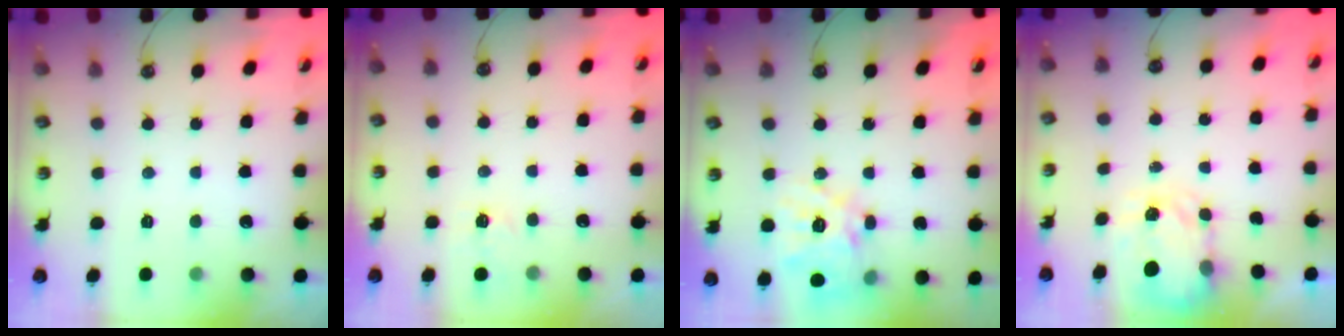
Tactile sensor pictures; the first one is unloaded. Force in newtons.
{"total": 3.9, "press": 3.9, "slide": 0.6}
{"total": 15.9, "press": 15.9, "slide": 1.4}
{"total": 3.7, "press": 3.7, "slide": 0.5}